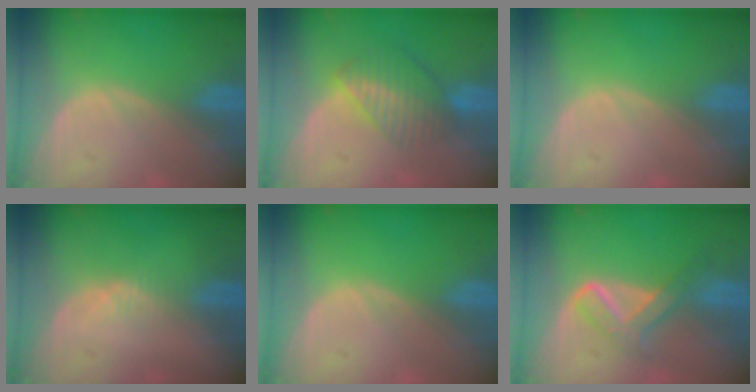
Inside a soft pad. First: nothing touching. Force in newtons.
{"total": 6.8, "press": 5.9, "slide": 3.4}
{"total": 0.0}
{"total": 1.4, "press": 1.2, "slide": 0.7}
{"total": 0.0}
{"total": 5.3, "press": 5.2, "slide": 1.1}